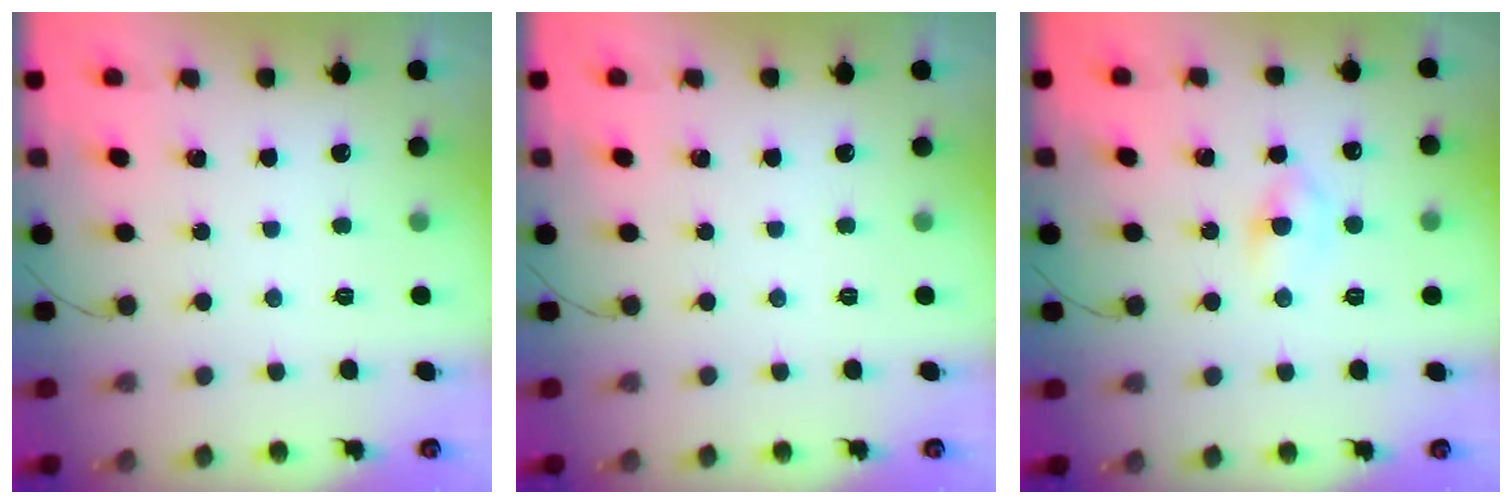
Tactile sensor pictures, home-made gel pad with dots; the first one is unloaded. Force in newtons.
{"total": 0.0}
{"total": 2.7, "press": 2.5, "slide": 1.1}